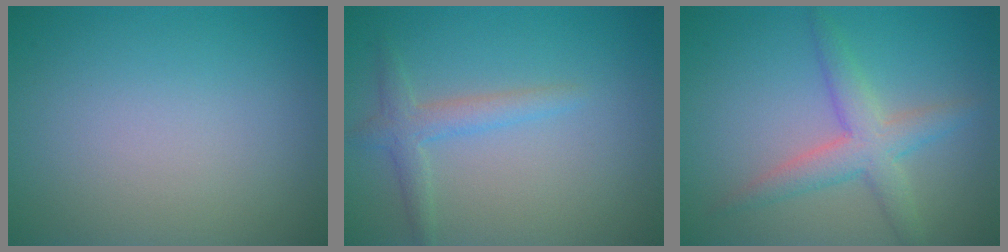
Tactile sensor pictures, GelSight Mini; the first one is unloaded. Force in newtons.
{"total": 2.2, "press": 2.2, "slide": 0.1}
{"total": 3.6, "press": 3.6, "slide": 0.1}